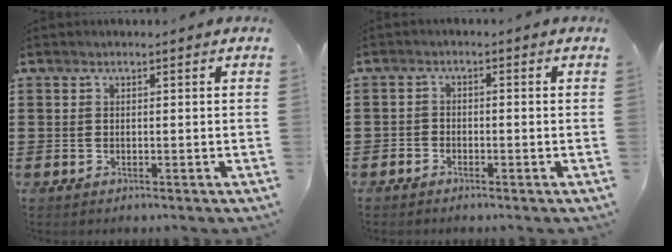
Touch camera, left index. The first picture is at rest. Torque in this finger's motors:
{"motor_torque": [-0.21, -0.04, -0.02, -0.01]}